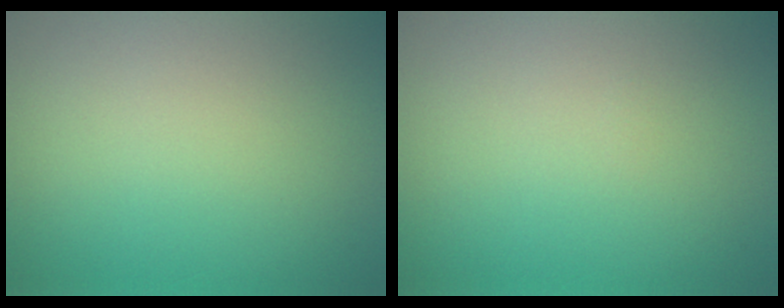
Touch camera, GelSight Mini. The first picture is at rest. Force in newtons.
{"total": 0.0}